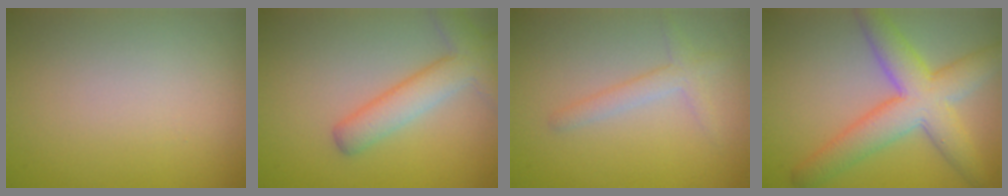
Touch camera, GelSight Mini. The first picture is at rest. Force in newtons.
{"total": 4.5, "press": 4.5, "slide": 0.2}
{"total": 1.9, "press": 1.9, "slide": 0.1}
{"total": 7.0, "press": 7.0, "slide": 0.1}